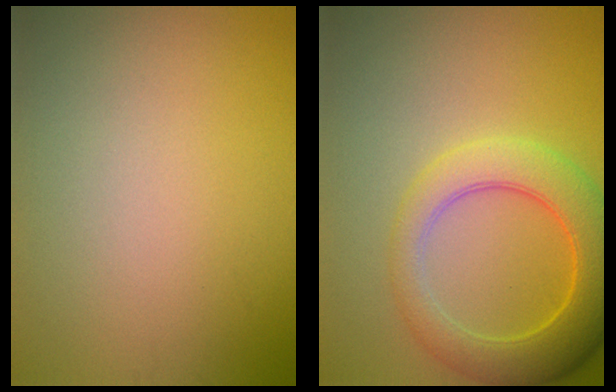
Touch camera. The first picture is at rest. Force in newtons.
{"total": 6.6, "press": 6.6, "slide": 0.3}